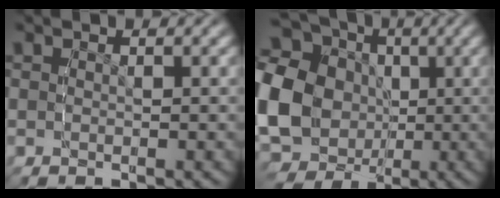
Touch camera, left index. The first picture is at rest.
{"total": 19.4, "force": [0.4, 17.2, 9.0], "torque": [-0.219, -0.033, -0.005]}